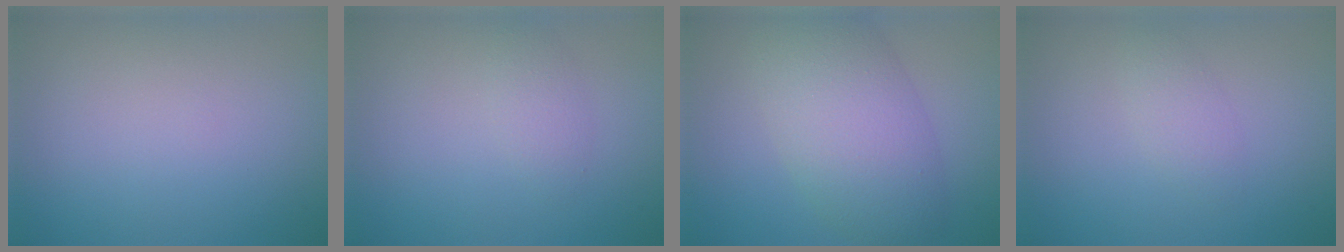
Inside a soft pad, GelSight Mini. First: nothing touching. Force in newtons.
{"total": 1.3, "press": 1.3, "slide": 0.1}
{"total": 7.3, "press": 7.3, "slide": 0.5}
{"total": 1.5, "press": 1.5, "slide": 0.1}